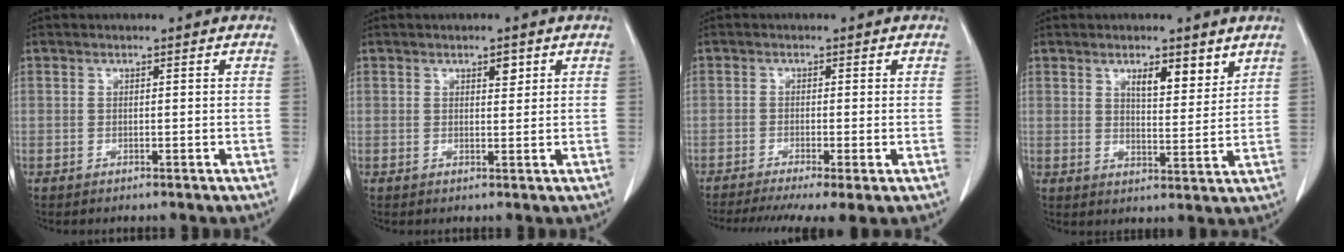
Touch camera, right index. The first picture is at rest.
{"total": 1.7, "force": [1.0, 0.7, 1.2], "torque": [-0.016, -0.004, 0.013]}
{"total": 8.5, "force": [-5.8, 1.2, 6.1], "torque": [-0.097, -0.011, -0.094]}
{"total": 5.4, "force": [3.5, 1.7, 3.8], "torque": [-0.060, -0.006, 0.056]}